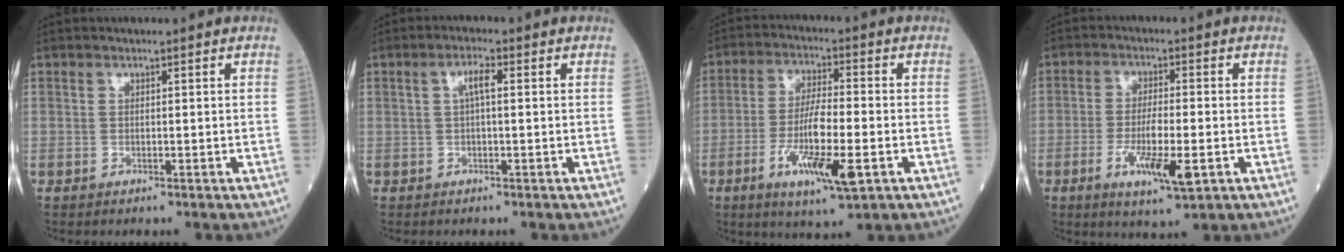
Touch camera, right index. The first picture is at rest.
{"total": 2.4, "force": [0.6, 0.3, 2.3], "torque": [-0.048, 0.008, 0.011]}
{"total": 10.9, "force": [-3.8, 1.5, 10.1], "torque": [-0.188, -0.015, -0.065]}
{"total": 7.8, "force": [-2.7, 1.3, 7.2], "torque": [-0.133, -0.014, -0.044]}